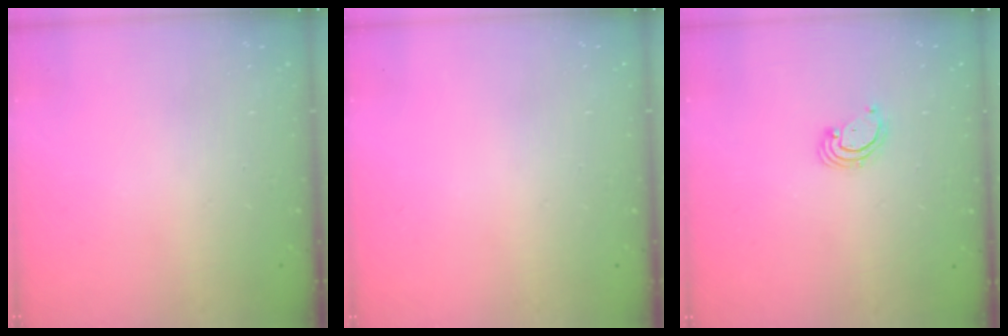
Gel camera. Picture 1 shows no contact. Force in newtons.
{"total": 0.0}
{"total": 2.4, "press": 2.4, "slide": 0.2}